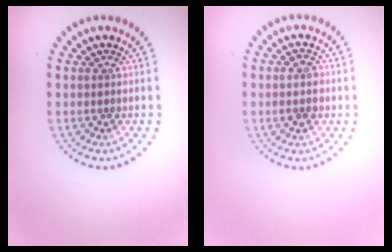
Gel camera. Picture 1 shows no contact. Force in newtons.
{"total": 1.9, "press": 1.9, "slide": 0.2}